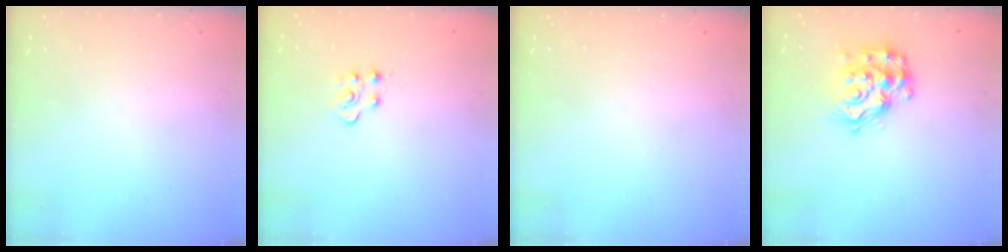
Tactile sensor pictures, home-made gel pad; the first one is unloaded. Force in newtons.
{"total": 5.0, "press": 4.9, "slide": 0.5}
{"total": 0.0}
{"total": 14.8, "press": 14.8, "slide": 1.0}